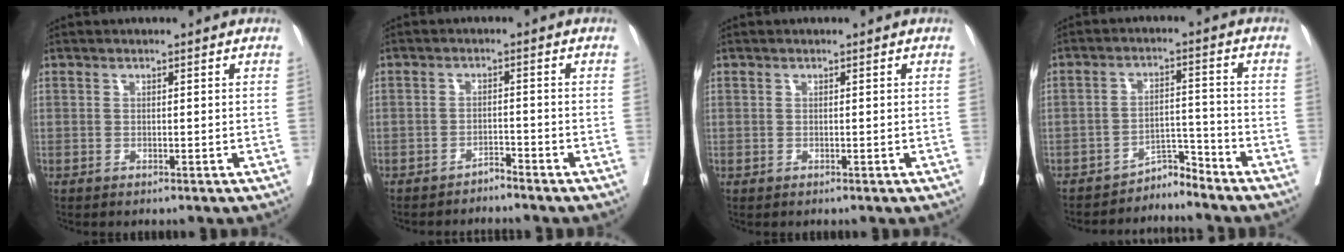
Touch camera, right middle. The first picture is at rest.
{"total": 3.0, "force": [-2.9, 0.0, 0.7], "torque": [0.002, -0.003, -0.047]}
{"total": 0.0}
{"total": 4.5, "force": [-4.5, -0.3, -0.5], "torque": [0.022, 0.010, -0.073]}